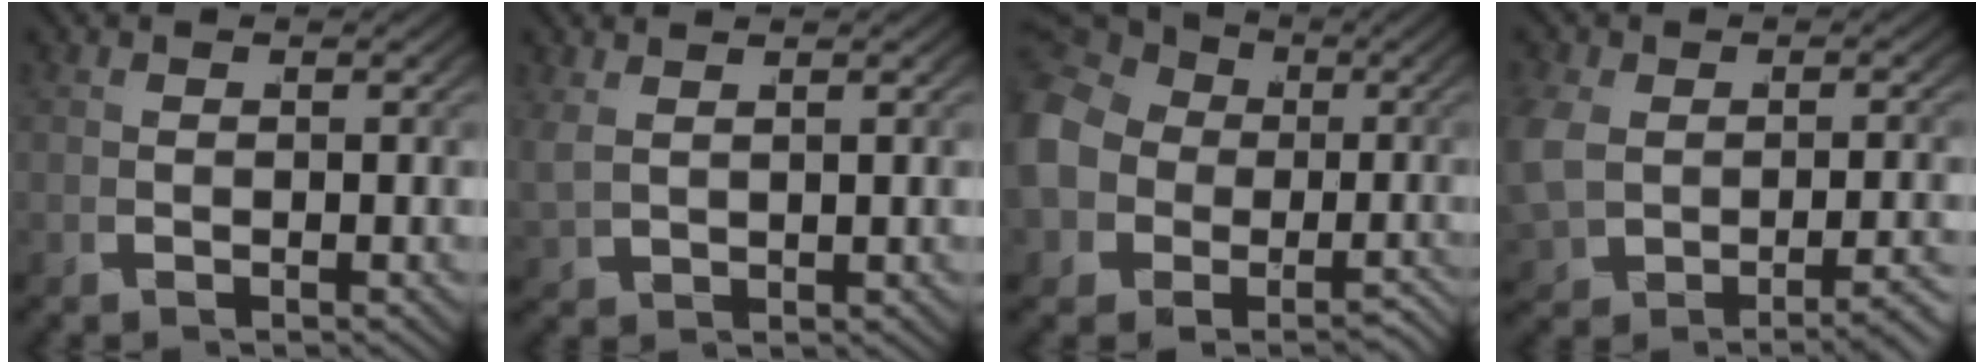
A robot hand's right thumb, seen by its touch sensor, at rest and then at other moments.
{"total": 2.2, "force": [1.6, 0.9, 1.1], "torque": [-0.026, 0.006, 0.036]}
{"total": 11.9, "force": [0.2, 10.4, 5.7], "torque": [-0.128, -0.021, -0.002]}
{"total": 3.8, "force": [-1.5, 2.7, 2.1], "torque": [-0.059, -0.010, -0.016]}